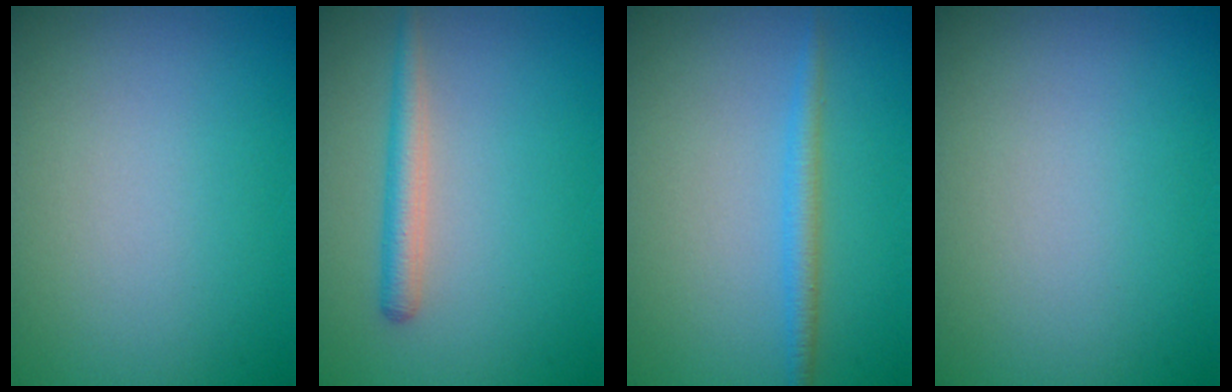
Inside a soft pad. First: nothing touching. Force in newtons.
{"total": 2.2, "press": 2.2, "slide": 0.1}
{"total": 1.9, "press": 1.9, "slide": 0.0}
{"total": 0.0}